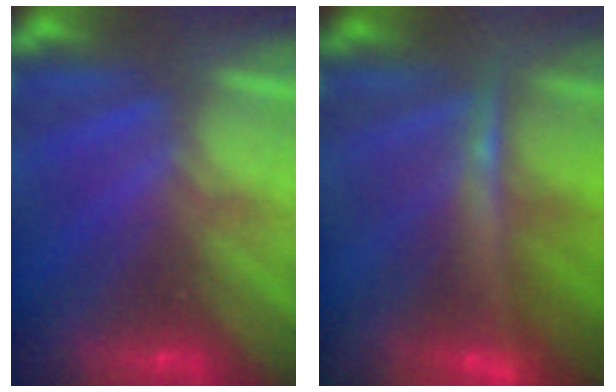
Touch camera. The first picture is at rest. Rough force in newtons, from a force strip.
{"total": 4.8}